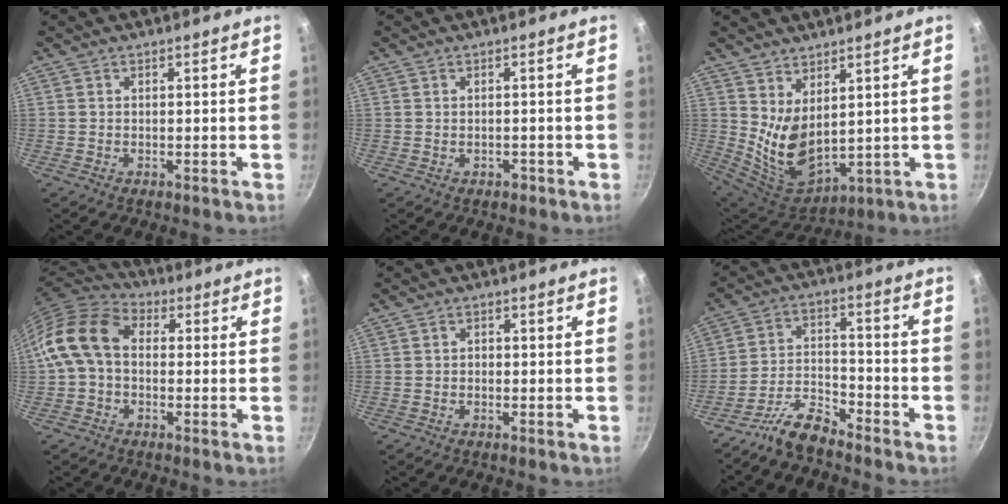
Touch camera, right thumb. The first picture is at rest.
{"total": 0.8, "force": [-0.4, 0.6, 0.3], "torque": [-0.003, 0.005, -0.001]}
{"total": 10.0, "force": [3.9, 5.5, 7.5], "torque": [-0.121, -0.054, 0.093]}
{"total": 11.8, "force": [0.3, 8.6, 8.0], "torque": [-0.130, 0.031, -0.016]}
{"total": 1.1, "force": [-0.2, 0.9, 0.5], "torque": [-0.008, 0.004, -0.005]}
{"total": 7.3, "force": [-6.4, 1.9, 2.8], "torque": [-0.056, 0.059, -0.139]}